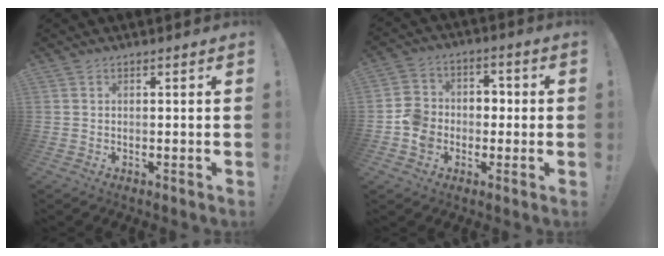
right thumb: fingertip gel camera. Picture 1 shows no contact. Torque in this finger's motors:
{"motor_torque": [1.52, 1.19, 0.65, -0.26, 0.00]}